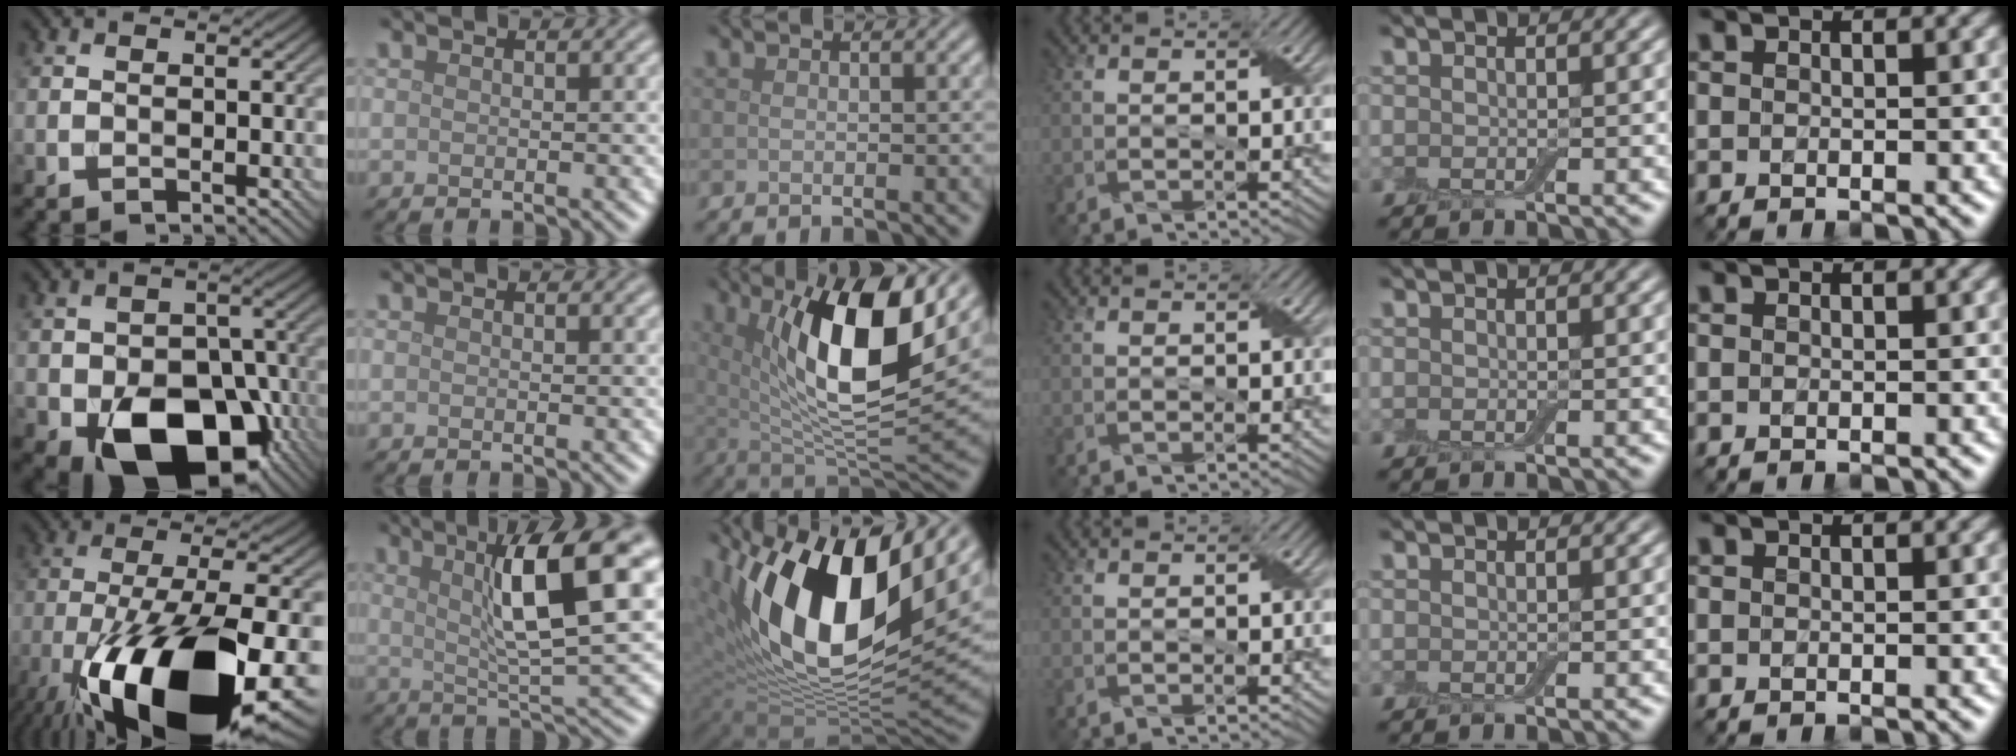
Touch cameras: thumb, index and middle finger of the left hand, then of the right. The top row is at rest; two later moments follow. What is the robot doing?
{"motion": "wrap", "object": "adhesive wrap"}